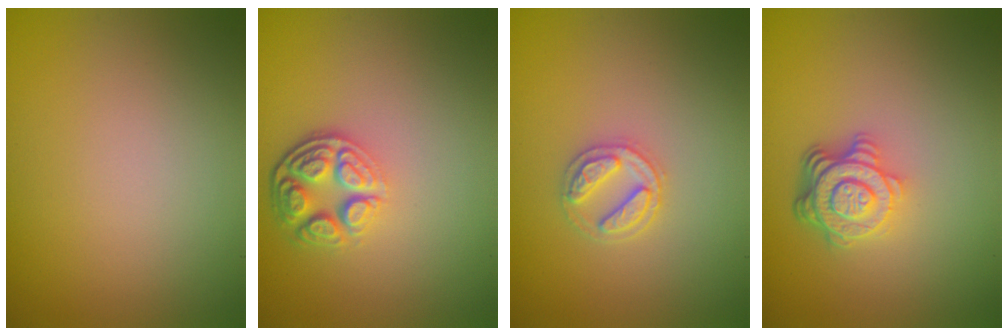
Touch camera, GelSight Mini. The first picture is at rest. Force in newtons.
{"total": 4.5, "press": 3.4, "slide": 2.9}
{"total": 2.6, "press": 2.5, "slide": 0.5}
{"total": 4.9, "press": 3.4, "slide": 3.5}